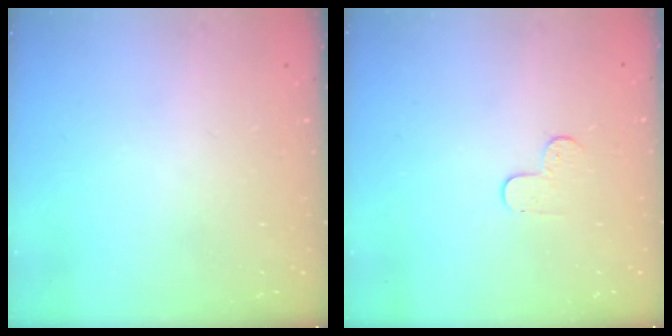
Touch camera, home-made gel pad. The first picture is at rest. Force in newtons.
{"total": 4.7, "press": 4.6, "slide": 0.5}